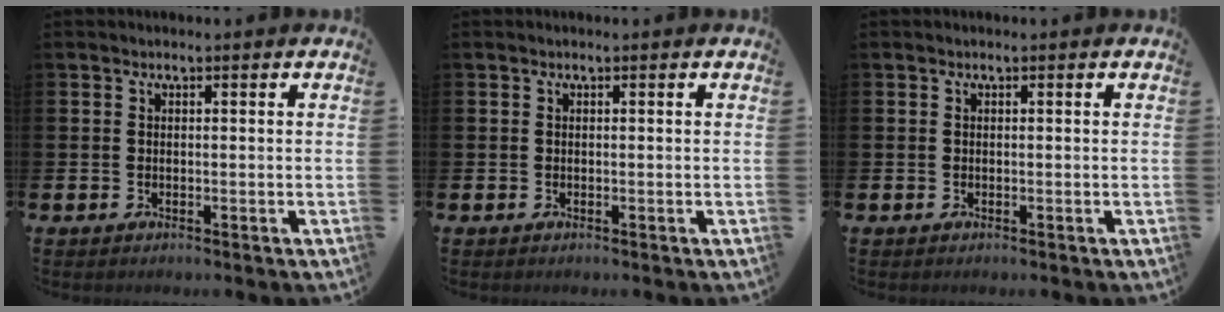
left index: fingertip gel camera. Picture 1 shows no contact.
{"total": 0.0}
{"total": 0.0}